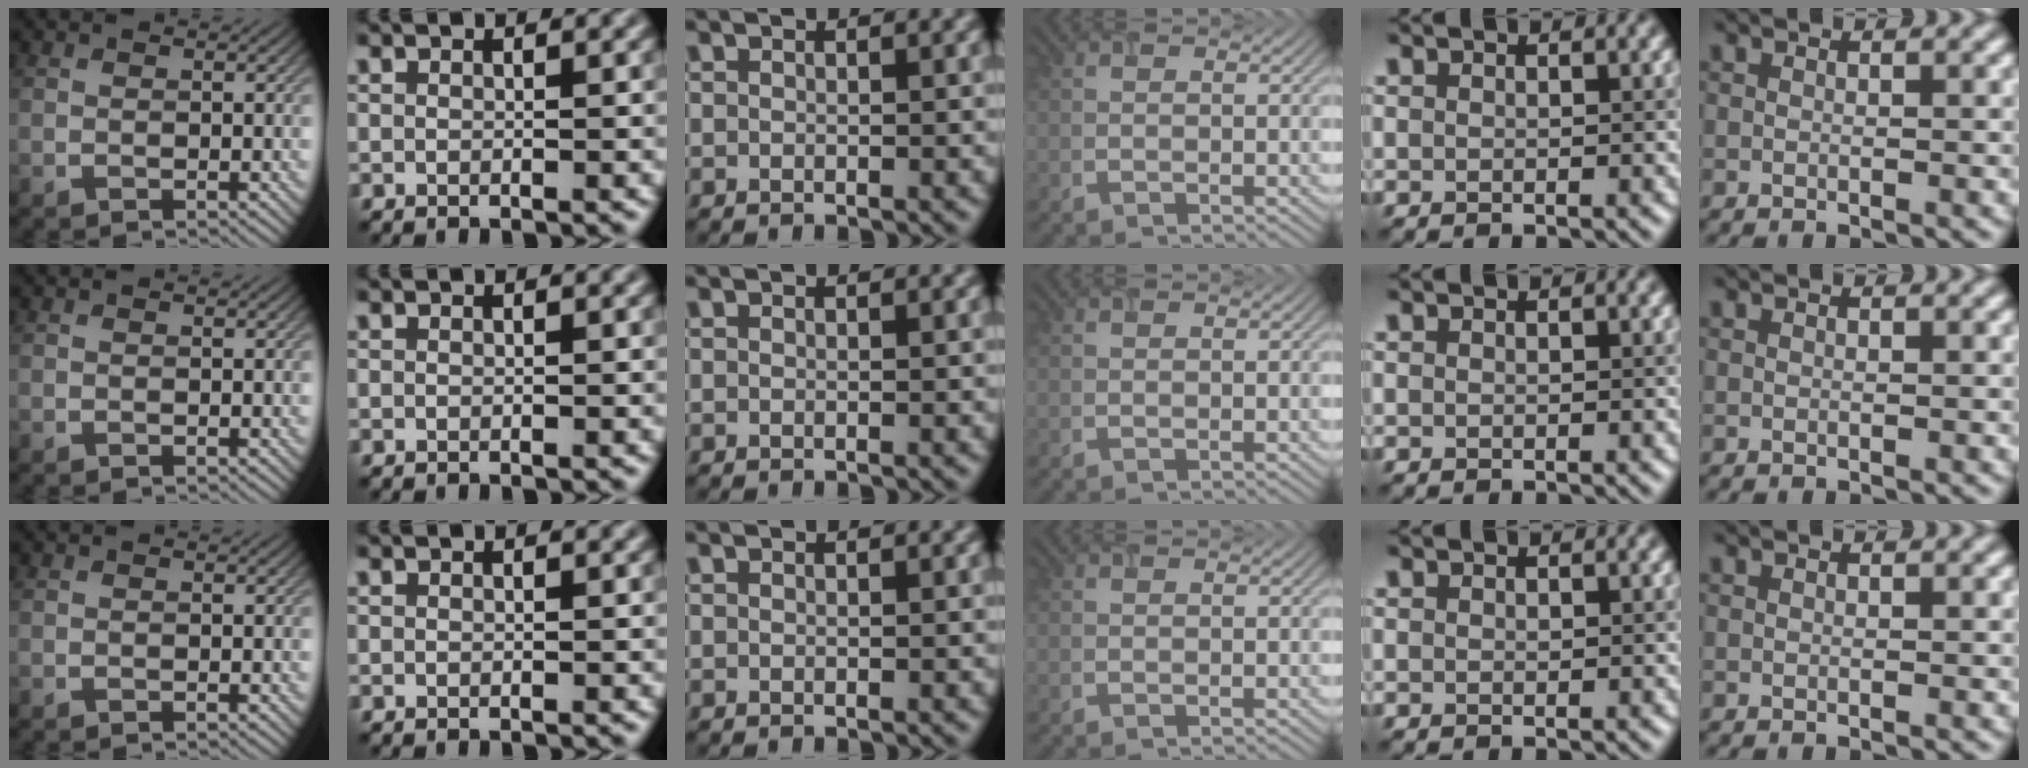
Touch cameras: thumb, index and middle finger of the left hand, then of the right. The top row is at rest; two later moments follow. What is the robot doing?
{"motion": "close", "object": "airpods case & airpods"}